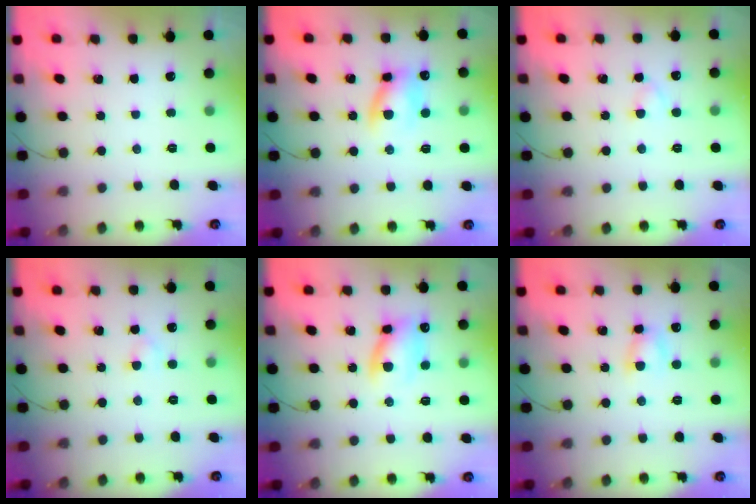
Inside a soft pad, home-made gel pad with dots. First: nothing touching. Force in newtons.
{"total": 9.1, "press": 8.9, "slide": 1.7}
{"total": 2.2, "press": 1.9, "slide": 1.1}
{"total": 2.4, "press": 2.2, "slide": 1.0}
{"total": 9.5, "press": 9.3, "slide": 1.9}
{"total": 4.2, "press": 4.1, "slide": 1.0}